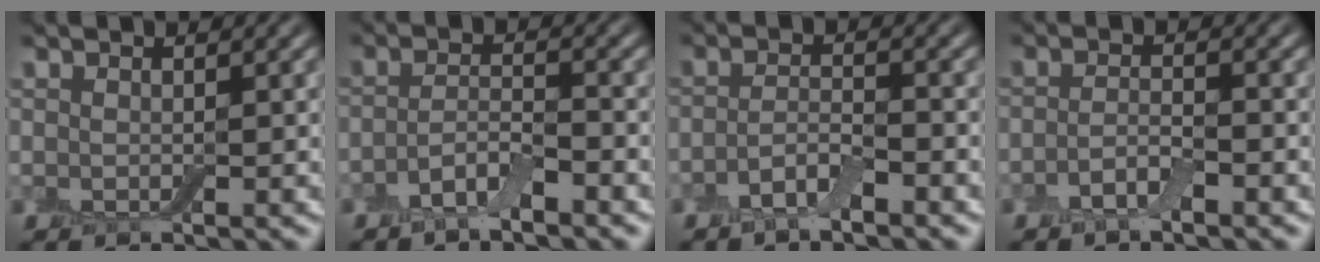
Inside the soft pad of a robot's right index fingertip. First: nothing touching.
{"total": 2.8, "force": [-1.9, 0.7, 2.0], "torque": [-0.040, 0.004, -0.042]}
{"total": 2.5, "force": [-1.6, 0.7, 1.8], "torque": [-0.037, 0.005, -0.037]}
{"total": 2.0, "force": [-1.2, 0.5, 1.5], "torque": [-0.031, 0.004, -0.028]}